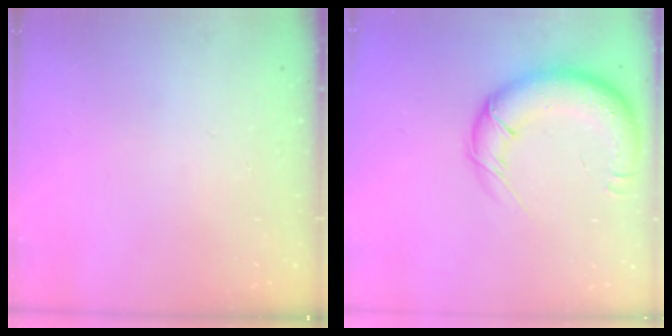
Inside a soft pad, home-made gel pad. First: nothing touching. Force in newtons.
{"total": 18.0, "press": 17.5, "slide": 4.2}